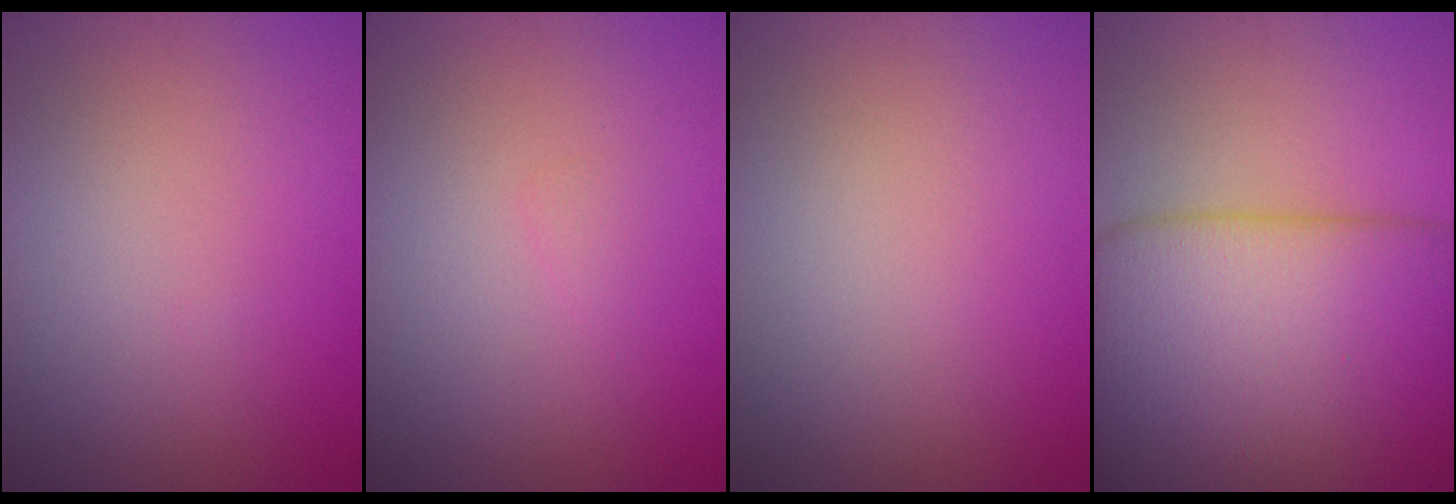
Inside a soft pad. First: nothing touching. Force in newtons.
{"total": 0.6, "press": 0.6, "slide": 0.0}
{"total": 0.0}
{"total": 14.5, "press": 14.5, "slide": 0.4}